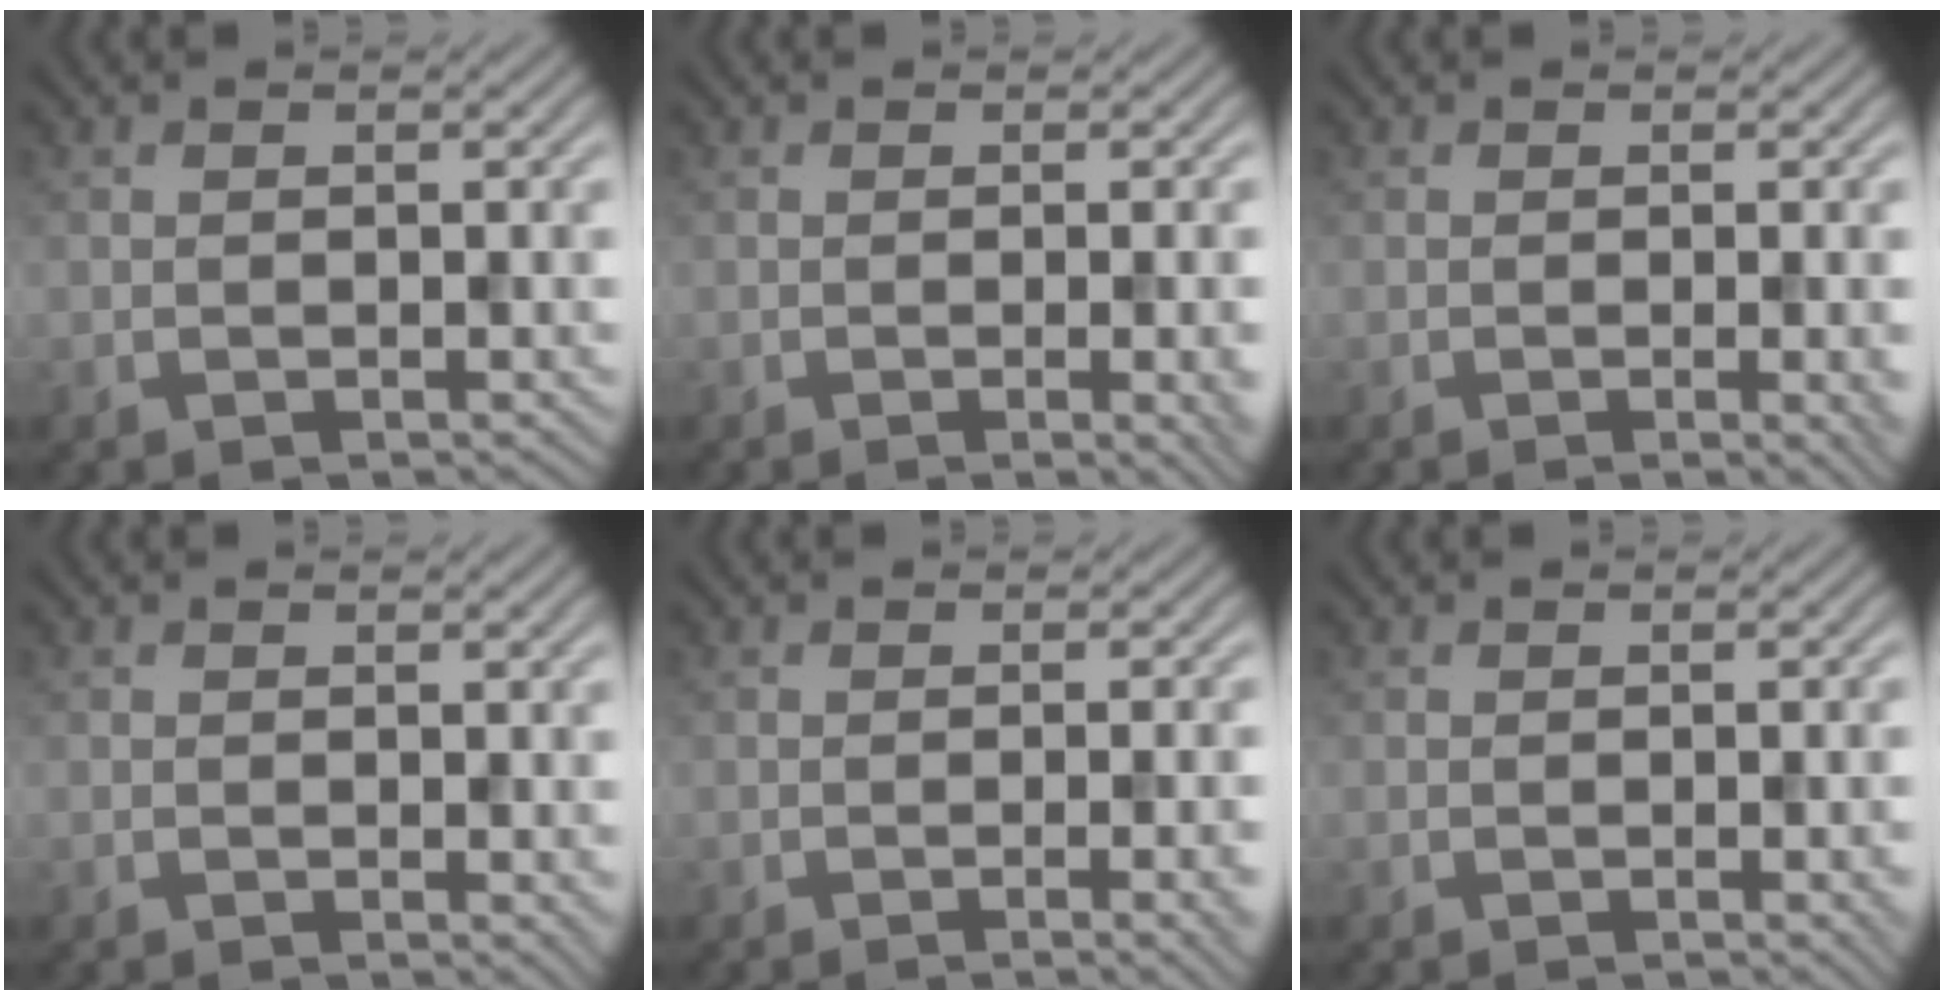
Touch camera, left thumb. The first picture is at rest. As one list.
[{"total": 3.7, "force": [-0.8, 0.9, 3.5], "torque": [-0.045, -0.003, -0.011]}, {"total": 2.5, "force": [-0.5, 0.5, 2.5], "torque": [-0.033, 0.000, -0.010]}, {"total": 0.9, "force": [0.1, 0.5, 0.8], "torque": [-0.005, -0.004, 0.002]}, {"total": 3.9, "force": [-1.0, 0.9, 3.7], "torque": [-0.044, -0.001, -0.014]}, {"total": 1.8, "force": [-0.4, 0.4, 1.7], "torque": [-0.019, -0.001, -0.004]}]